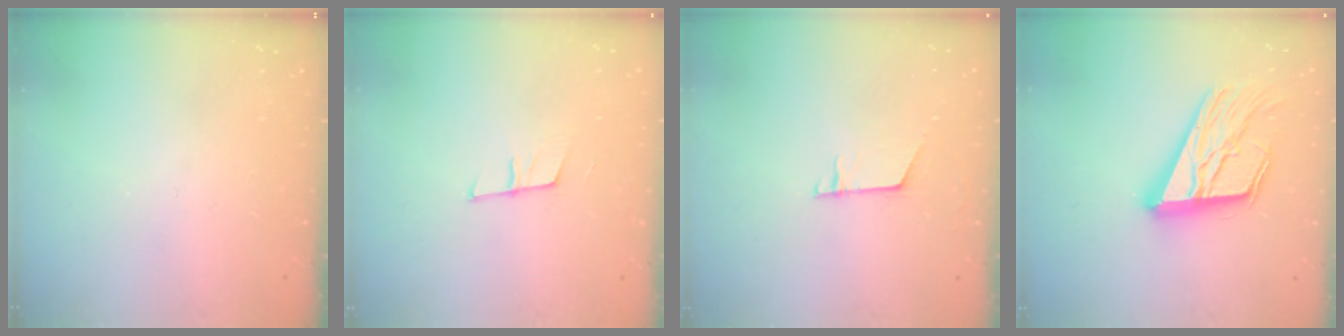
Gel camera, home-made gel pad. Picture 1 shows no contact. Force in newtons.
{"total": 6.0, "press": 5.4, "slide": 2.5}
{"total": 5.0, "press": 5.0, "slide": 0.4}
{"total": 20.9, "press": 20.8, "slide": 2.2}